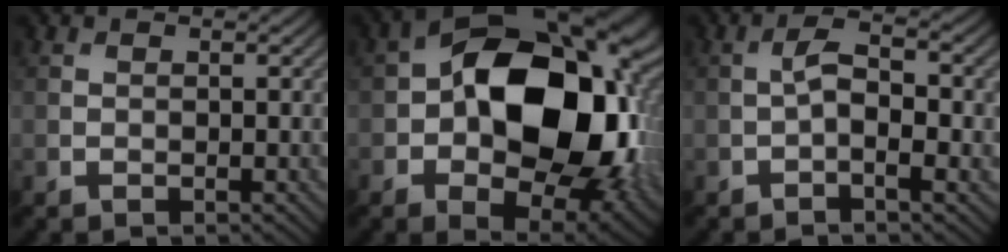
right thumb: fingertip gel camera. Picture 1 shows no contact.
{"total": 19.9, "force": [0.7, 13.0, 15.0], "torque": [-0.236, -0.028, 0.024]}
{"total": 3.6, "force": [-0.6, 1.1, 3.3], "torque": [-0.071, 0.005, -0.014]}